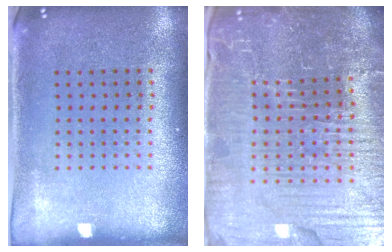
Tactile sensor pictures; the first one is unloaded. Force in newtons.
{"total": 6.7, "press": 6.0, "slide": 3.0}